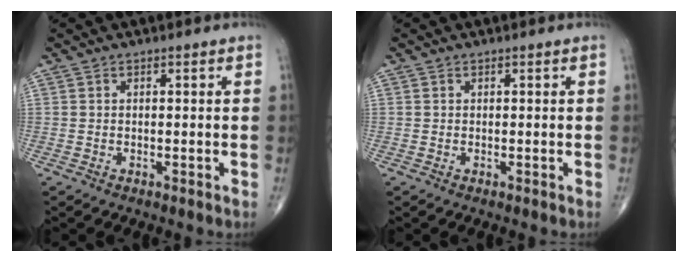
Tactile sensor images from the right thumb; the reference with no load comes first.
{"total": 0.0}